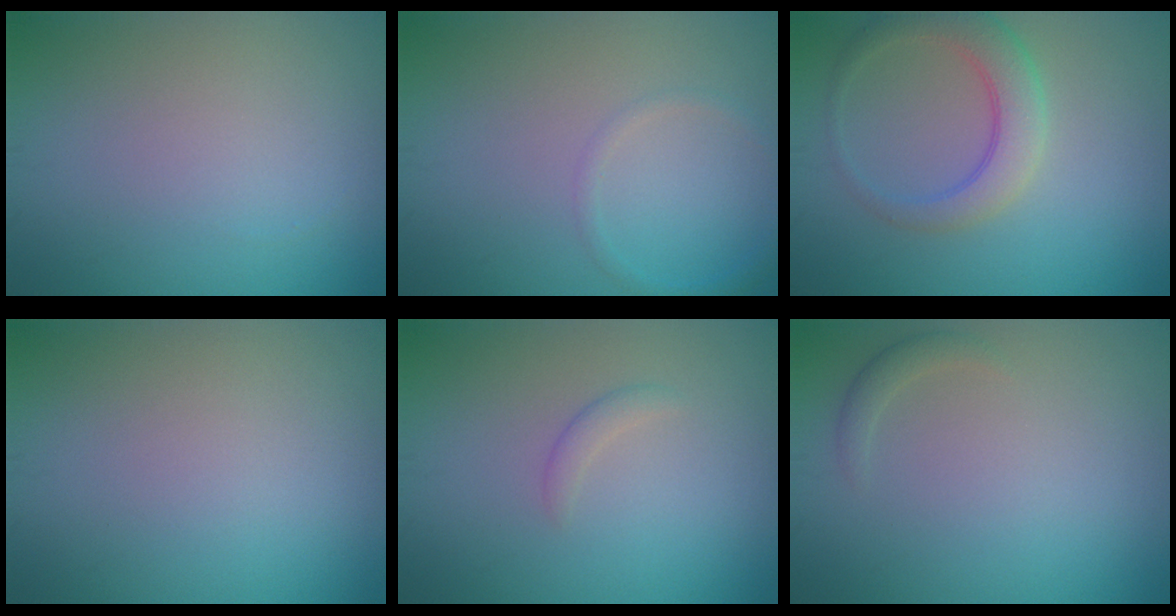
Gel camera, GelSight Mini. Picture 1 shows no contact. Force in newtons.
{"total": 1.1, "press": 1.1, "slide": 0.1}
{"total": 4.0, "press": 4.0, "slide": 0.3}
{"total": 0.0}
{"total": 1.0, "press": 1.0, "slide": 0.1}
{"total": 1.1, "press": 1.1, "slide": 0.0}